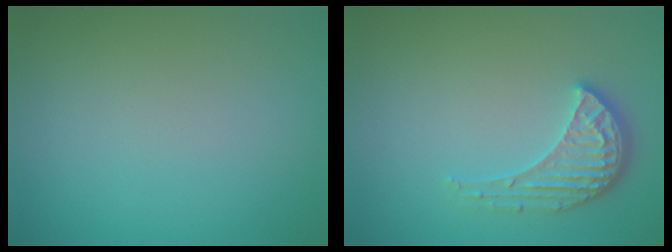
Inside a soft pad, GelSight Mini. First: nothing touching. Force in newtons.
{"total": 3.4, "press": 3.2, "slide": 1.3}